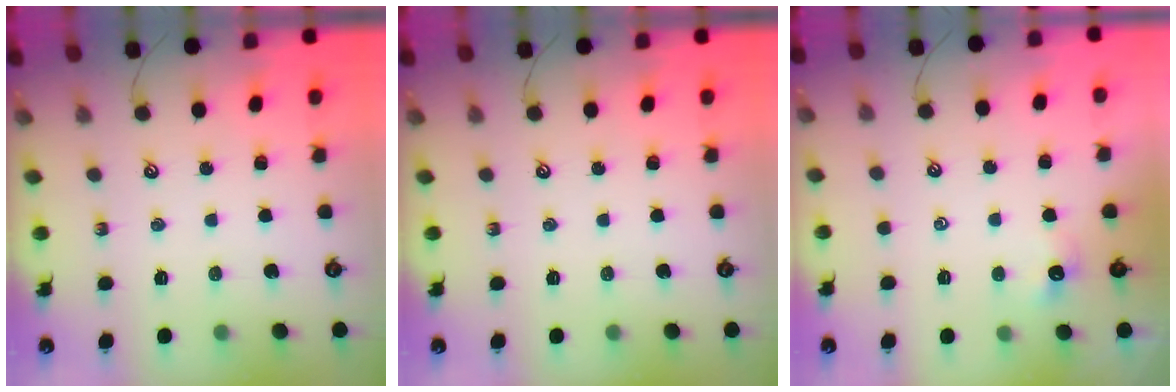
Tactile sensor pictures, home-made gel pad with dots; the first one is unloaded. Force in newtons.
{"total": 0.0}
{"total": 0.7, "press": 0.3, "slide": 0.6}